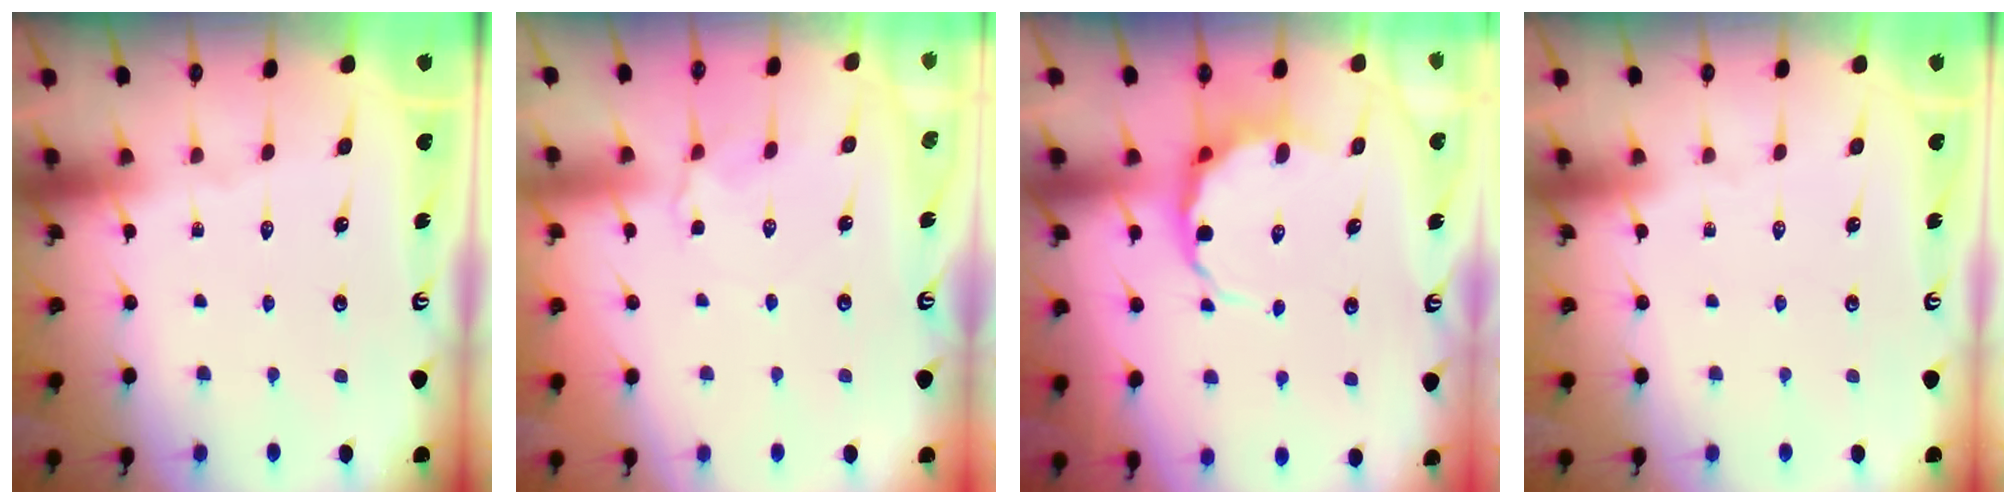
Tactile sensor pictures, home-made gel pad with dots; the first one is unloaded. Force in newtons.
{"total": 2.8, "press": 2.7, "slide": 0.5}
{"total": 6.4, "press": 6.0, "slide": 2.3}
{"total": 0.0}